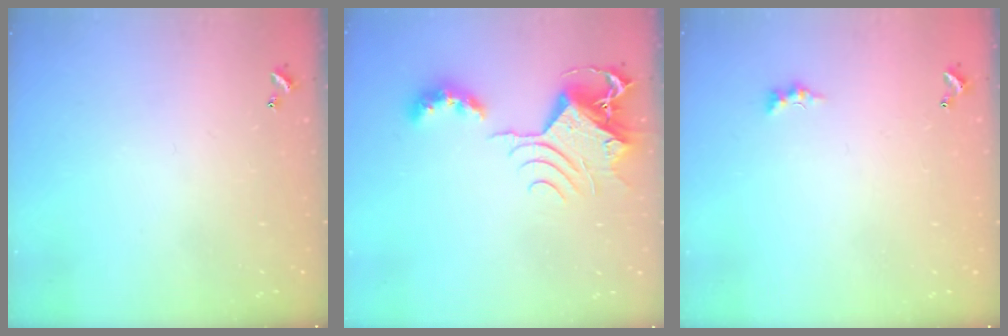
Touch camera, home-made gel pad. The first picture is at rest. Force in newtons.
{"total": 9.4, "press": 9.4, "slide": 0.3}
{"total": 0.0}